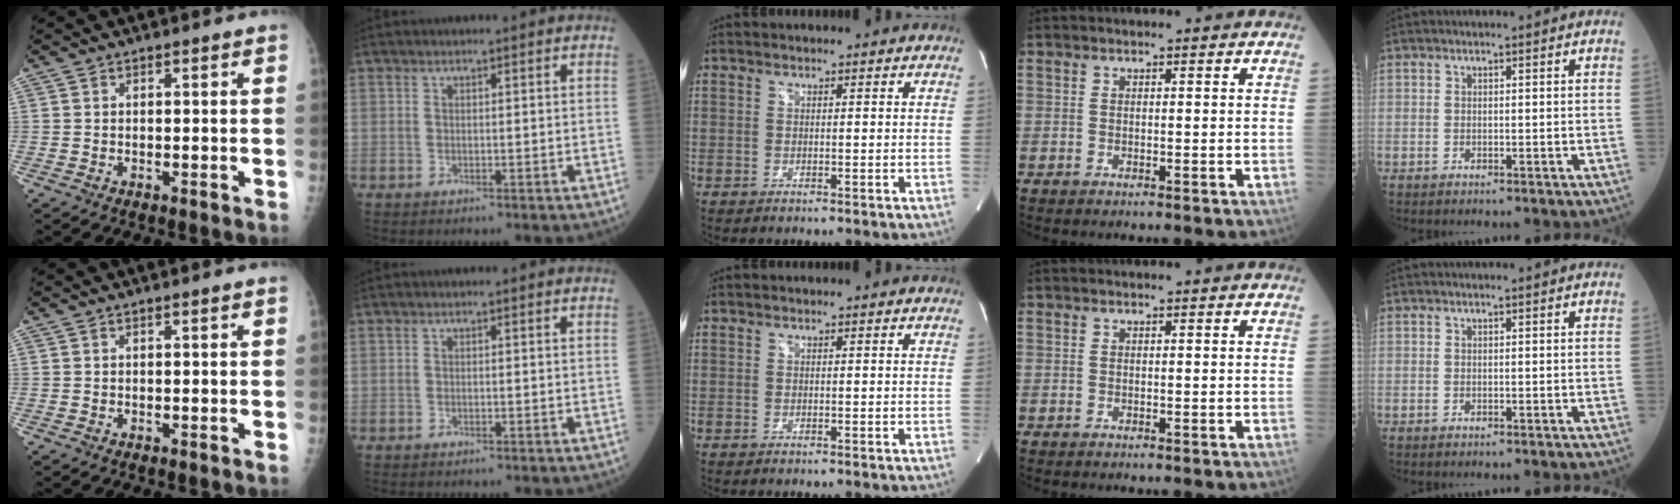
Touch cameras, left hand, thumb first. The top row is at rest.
{}